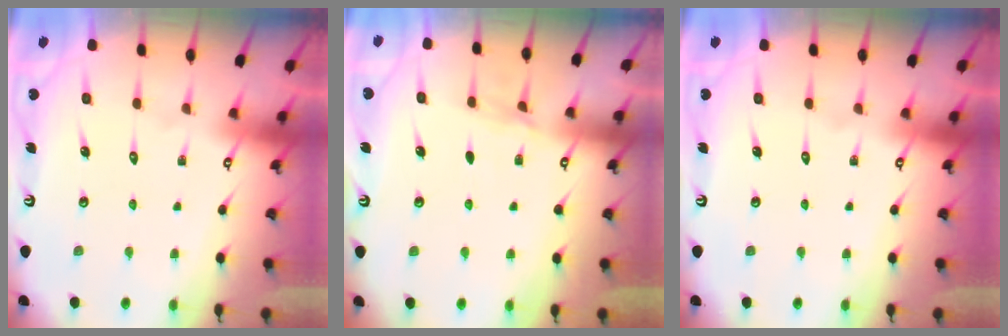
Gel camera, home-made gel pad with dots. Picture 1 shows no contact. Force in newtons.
{"total": 3.7, "press": 3.5, "slide": 1.2}
{"total": 0.0}